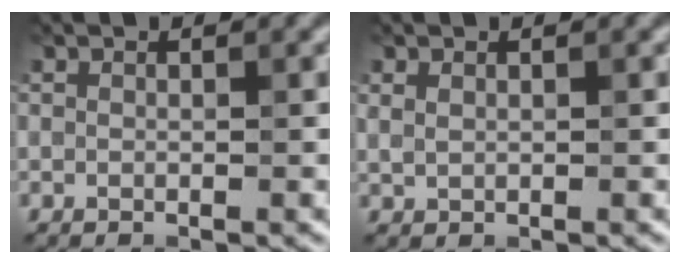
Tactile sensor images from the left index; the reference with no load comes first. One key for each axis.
{"total": 0.6, "fx": 0.4, "fy": 0.3, "fz": 0.4, "tx": -0.019, "ty": -0.004, "tz": 0.013}